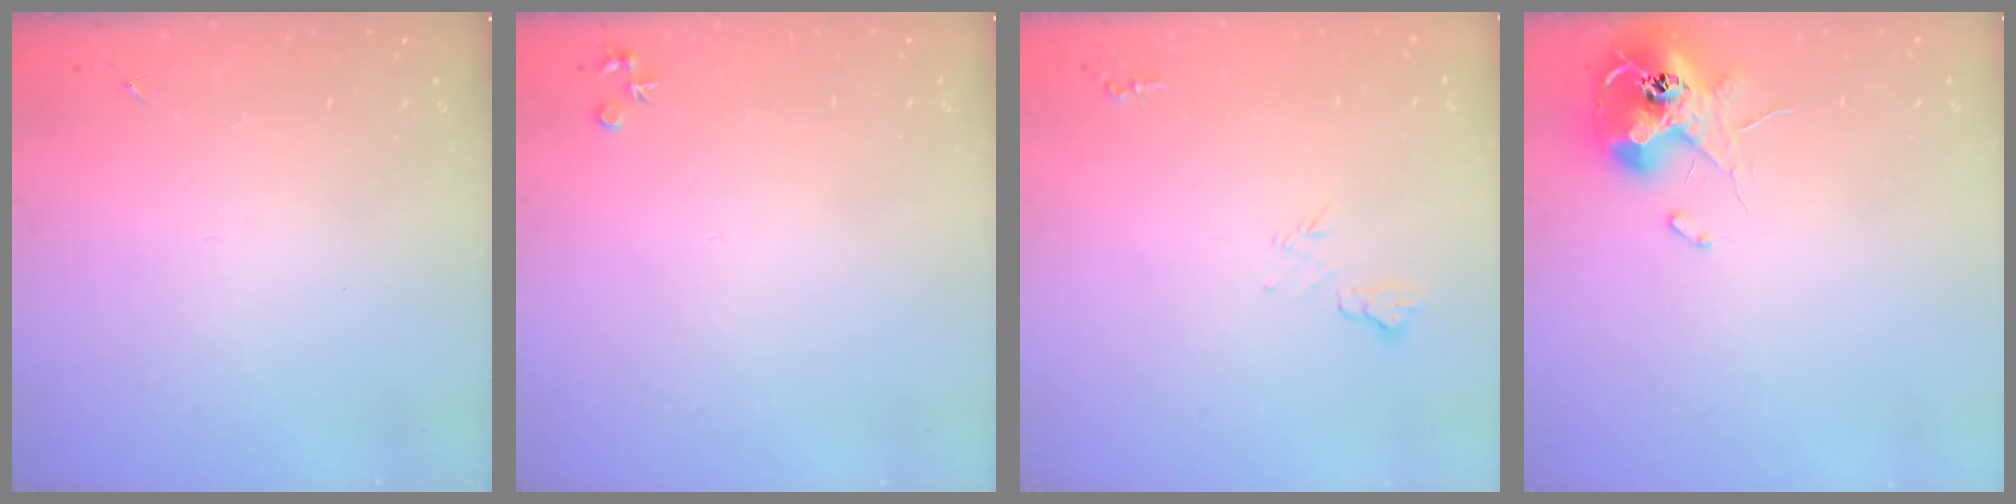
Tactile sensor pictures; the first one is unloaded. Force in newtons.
{"total": 4.0, "press": 4.0, "slide": 0.6}
{"total": 5.8, "press": 5.8, "slide": 0.7}
{"total": 12.7, "press": 12.6, "slide": 1.5}